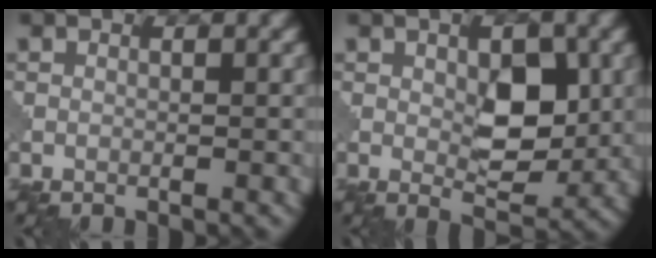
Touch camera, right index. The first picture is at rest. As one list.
[{"total": 4.8, "force": [1.0, 2.5, 4.0], "torque": [-0.058, -0.006, 0.023]}]